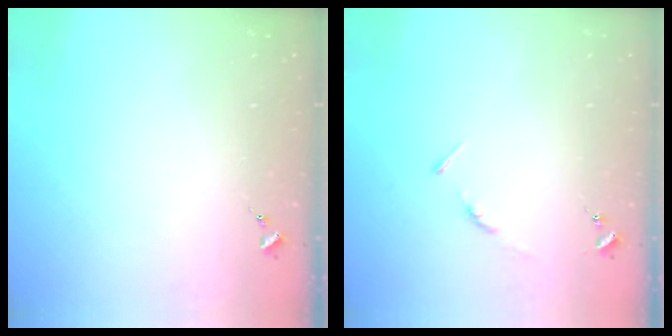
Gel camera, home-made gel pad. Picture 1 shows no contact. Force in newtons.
{"total": 3.4, "press": 3.4, "slide": 0.3}